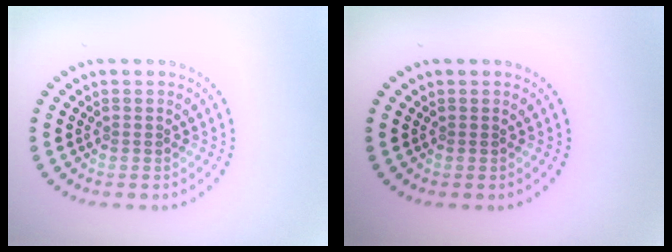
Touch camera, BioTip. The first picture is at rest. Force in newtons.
{"total": 0.0}